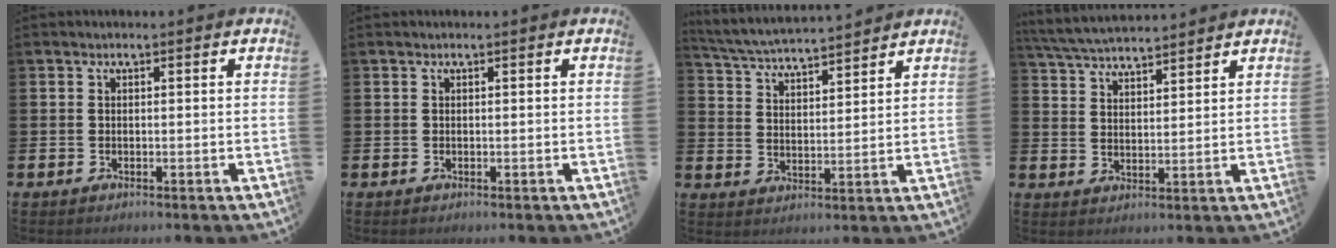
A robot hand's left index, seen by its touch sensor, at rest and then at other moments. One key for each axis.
{"total": 0.0}
{"total": 5.0, "fx": 5.0, "fy": 0.2, "fz": 0.7, "tx": -0.032, "ty": -0.035, "tz": 0.086}
{"total": 5.2, "fx": 5.2, "fy": 0.4, "fz": 0.6, "tx": -0.030, "ty": -0.029, "tz": 0.093}